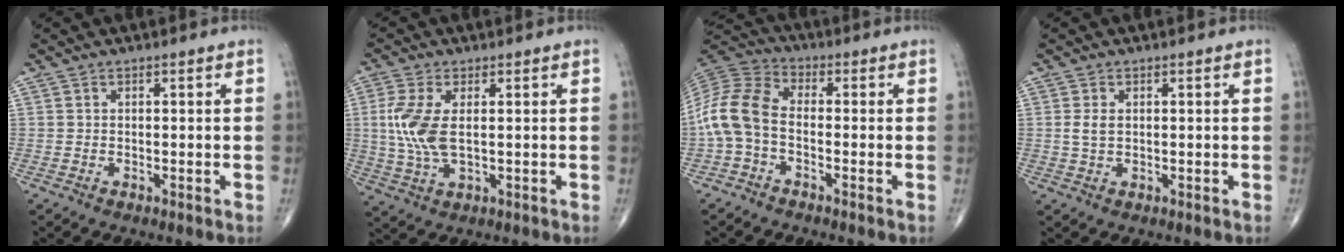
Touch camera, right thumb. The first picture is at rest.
{"total": 8.4, "force": [0.8, 3.9, 7.4], "torque": [-0.184, -0.004, 0.022]}
{"total": 10.0, "force": [-2.1, 6.0, 7.7], "torque": [-0.162, 0.031, -0.056]}
{"total": 2.2, "force": [0.3, 1.4, 1.7], "torque": [-0.038, 0.003, 0.010]}